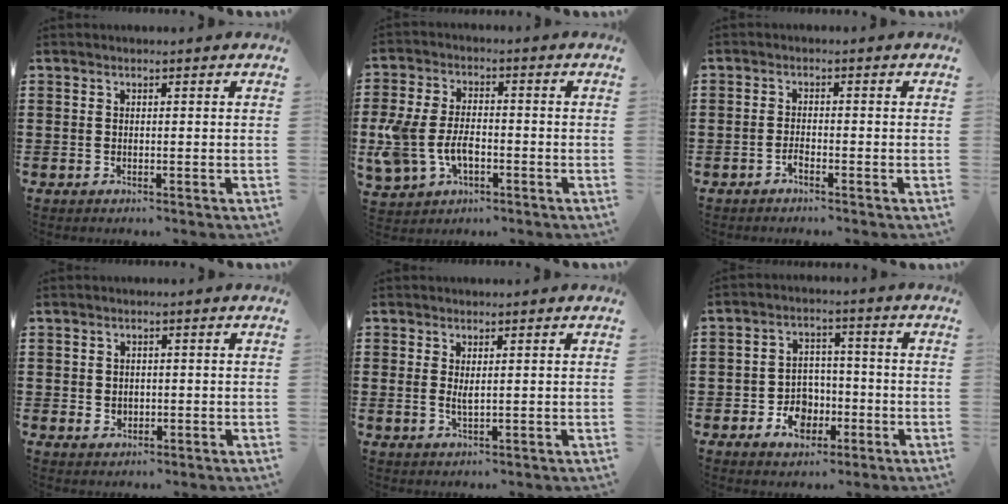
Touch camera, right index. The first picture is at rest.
{"total": 7.2, "force": [-1.8, 4.6, 5.2], "torque": [-0.134, 0.001, -0.040]}
{"total": 1.2, "force": [-1.1, 0.3, 0.4], "torque": [-0.011, -0.002, -0.020]}
{"total": 1.5, "force": [0.4, 1.4, 0.5], "torque": [-0.013, 0.008, 0.005]}
{"total": 1.6, "force": [0.9, 0.4, 1.3], "torque": [-0.027, 0.002, 0.016]}
{"total": 5.6, "force": [-2.3, 4.3, 2.7], "torque": [-0.050, 0.015, -0.040]}